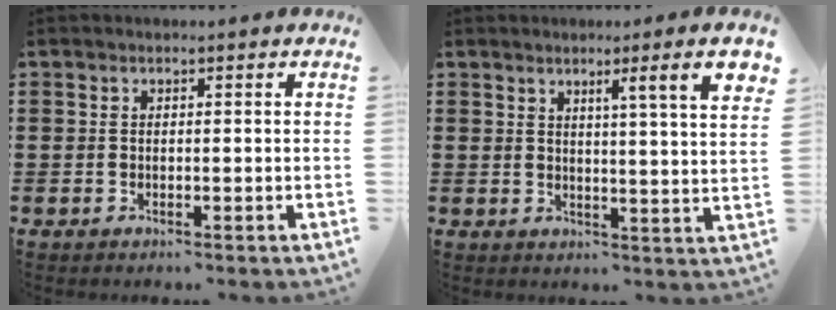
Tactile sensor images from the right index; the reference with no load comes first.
{"total": 5.9, "force": [3.0, -0.5, 5.0], "torque": [-0.080, -0.015, 0.041]}